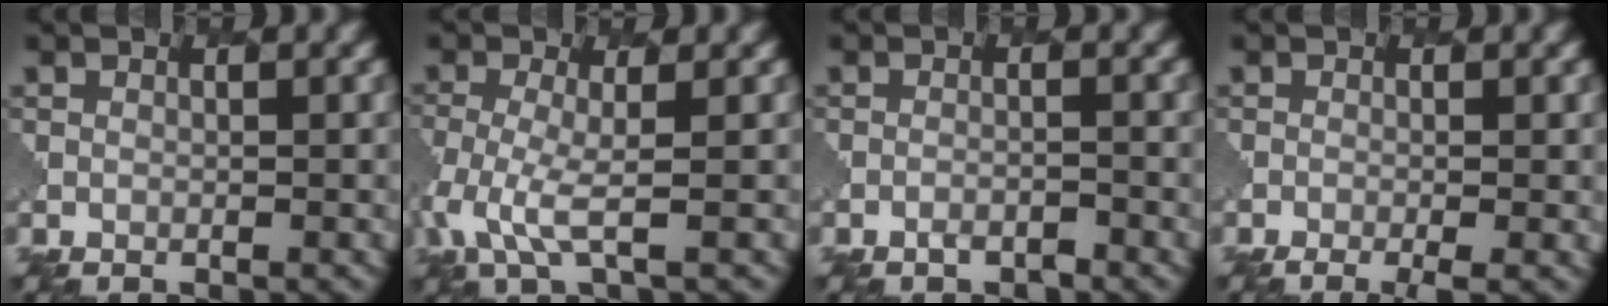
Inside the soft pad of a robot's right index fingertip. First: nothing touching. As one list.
[{"total": 3.5, "force": [-1.0, 1.1, 3.2], "torque": [-0.087, -0.014, -0.022]}, {"total": 1.0, "force": [-0.9, 0.3, 0.3], "torque": [-0.005, 0.002, -0.016]}, {"total": 2.5, "force": [-1.2, 0.6, 2.1], "torque": [-0.033, -0.005, -0.022]}]